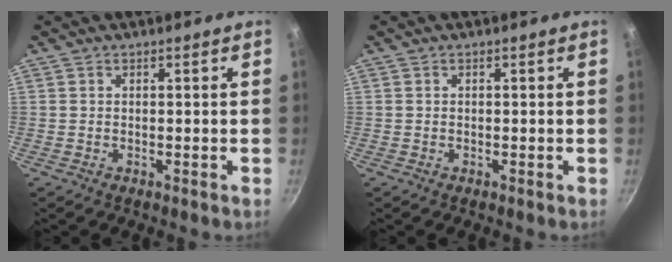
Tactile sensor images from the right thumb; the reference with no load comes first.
{"total": 0.0}